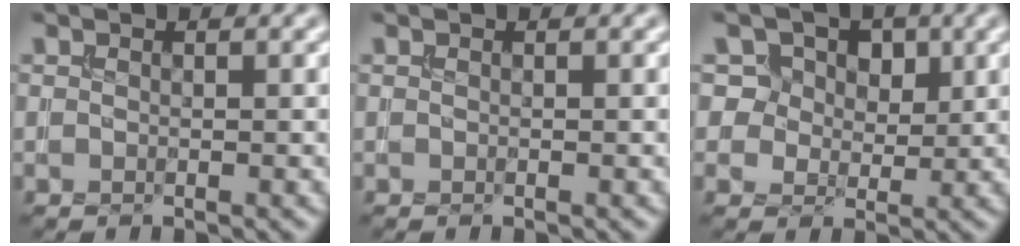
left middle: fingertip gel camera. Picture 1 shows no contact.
{"total": 0.0}
{"total": 8.9, "force": [4.7, 6.7, 3.5], "torque": [-0.066, 0.014, 0.071]}